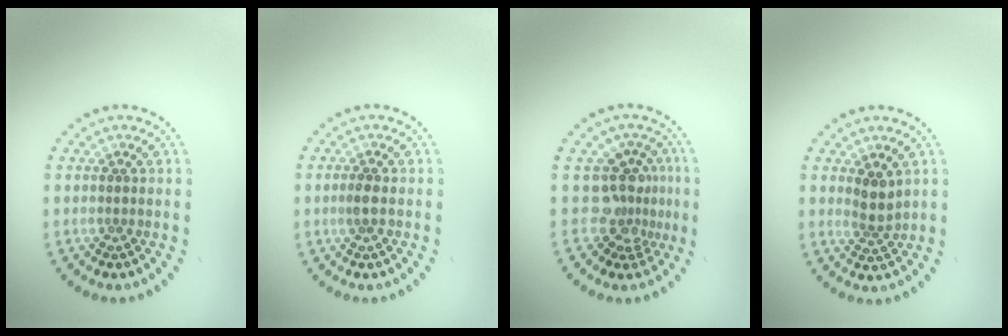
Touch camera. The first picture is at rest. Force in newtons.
{"total": 1.2, "press": 1.2, "slide": 0.3}
{"total": 3.7, "press": 2.7, "slide": 2.5}
{"total": 2.2, "press": 1.8, "slide": 1.3}